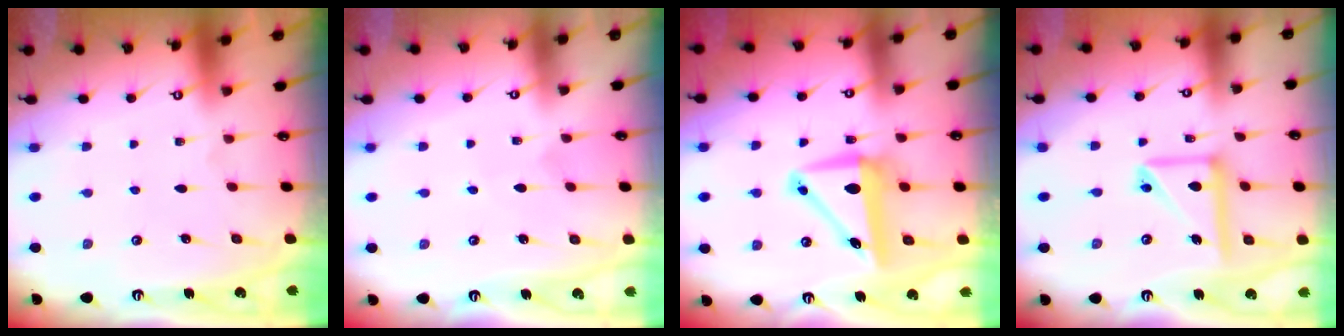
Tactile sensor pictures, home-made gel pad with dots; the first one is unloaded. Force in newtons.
{"total": 3.0, "press": 3.0, "slide": 0.3}
{"total": 8.9, "press": 8.3, "slide": 3.1}
{"total": 13.6, "press": 13.5, "slide": 1.8}